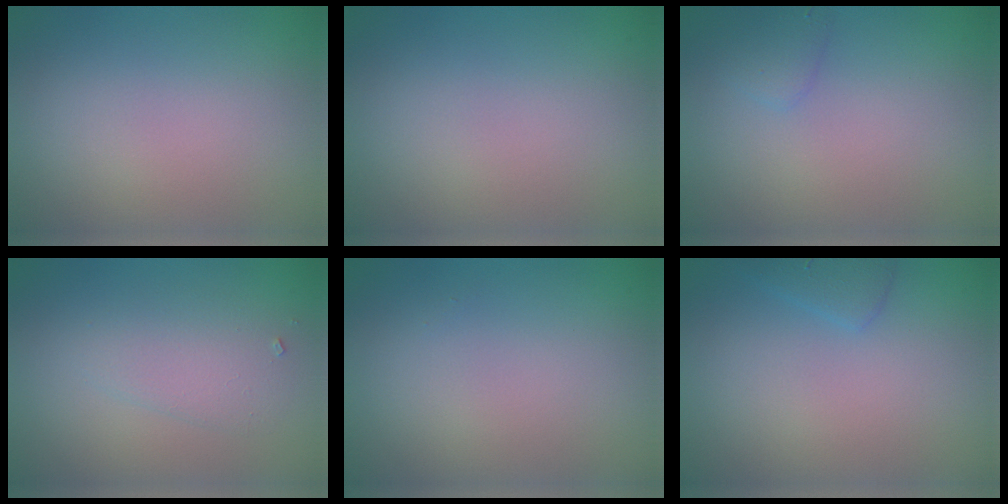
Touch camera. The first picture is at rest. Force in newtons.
{"total": 0.0}
{"total": 1.2, "press": 1.2, "slide": 0.1}
{"total": 2.3, "press": 2.3, "slide": 0.2}
{"total": 0.0}
{"total": 1.4, "press": 1.4, "slide": 0.1}